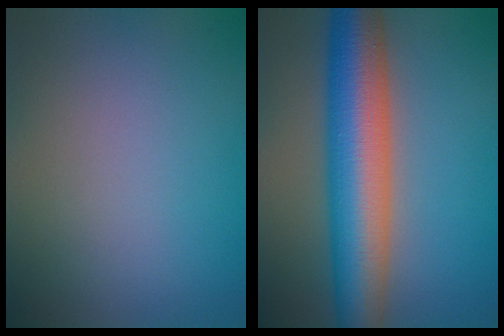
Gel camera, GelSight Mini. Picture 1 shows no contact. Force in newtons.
{"total": 10.3, "press": 10.3, "slide": 0.3}